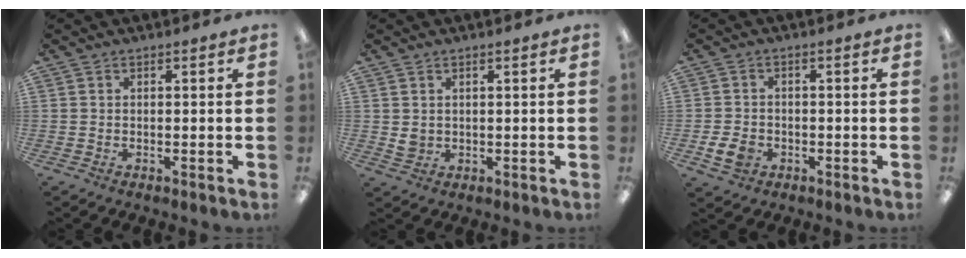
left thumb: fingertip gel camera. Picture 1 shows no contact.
{"total": 2.3, "force": [1.1, 1.8, 0.8], "torque": [-0.011, -0.003, 0.020]}
{"total": 4.7, "force": [-1.8, 3.4, 2.7], "torque": [-0.060, 0.002, -0.034]}